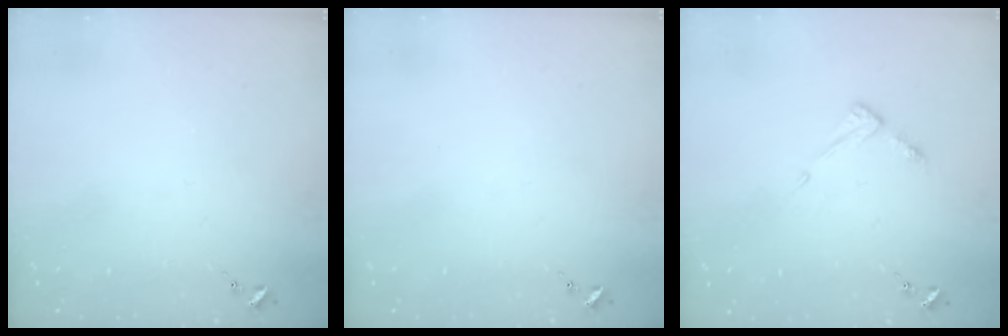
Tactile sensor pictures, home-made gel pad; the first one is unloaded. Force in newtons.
{"total": 0.0}
{"total": 5.3, "press": 5.3, "slide": 0.4}